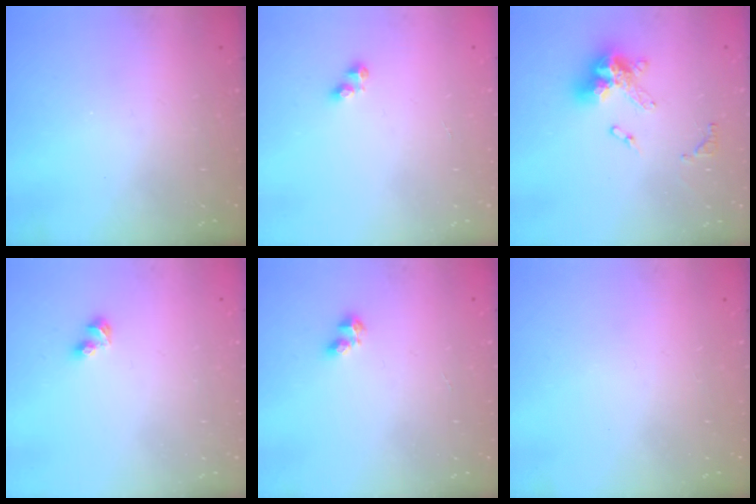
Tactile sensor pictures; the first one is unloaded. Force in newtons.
{"total": 2.8, "press": 2.8, "slide": 0.4}
{"total": 12.8, "press": 12.7, "slide": 1.4}
{"total": 3.8, "press": 3.8, "slide": 0.3}
{"total": 2.1, "press": 2.0, "slide": 0.8}
{"total": 0.0}